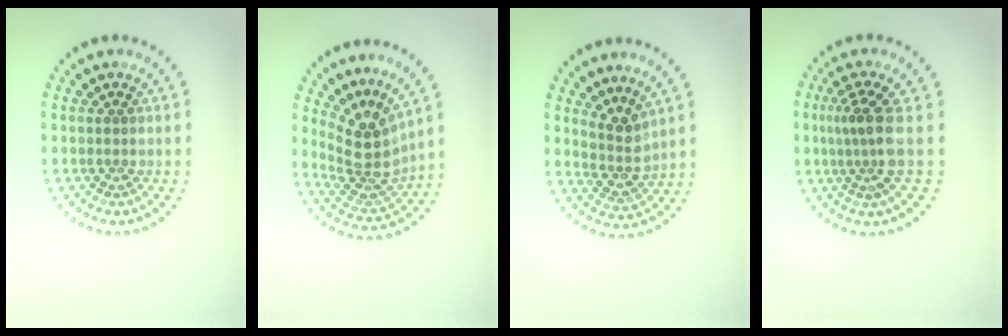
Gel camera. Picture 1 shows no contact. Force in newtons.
{"total": 4.3, "press": 3.1, "slide": 3.0}
{"total": 2.6, "press": 2.0, "slide": 1.7}
{"total": 3.3, "press": 2.2, "slide": 2.4}